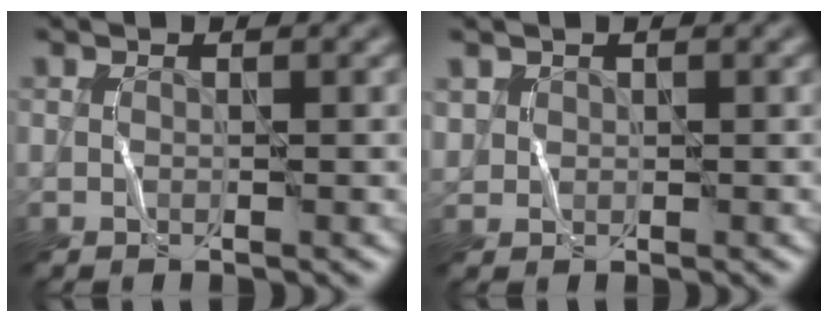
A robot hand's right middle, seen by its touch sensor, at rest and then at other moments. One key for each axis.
{"total": 0.9, "fx": 0.6, "fy": 0.4, "fz": -0.6, "tx": 0.005, "ty": 0.000, "tz": 0.017}